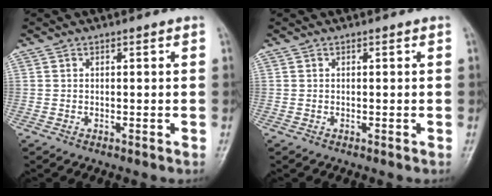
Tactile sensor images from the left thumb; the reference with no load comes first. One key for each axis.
{"total": 0.0}